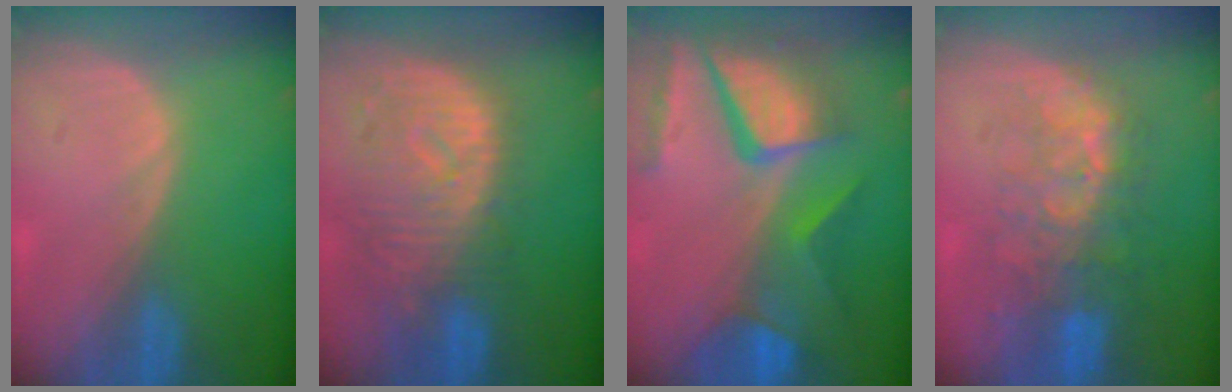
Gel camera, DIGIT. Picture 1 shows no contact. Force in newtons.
{"total": 11.3, "press": 9.9, "slide": 5.4}
{"total": 11.6, "press": 9.7, "slide": 6.5}
{"total": 9.9, "press": 8.6, "slide": 4.9}